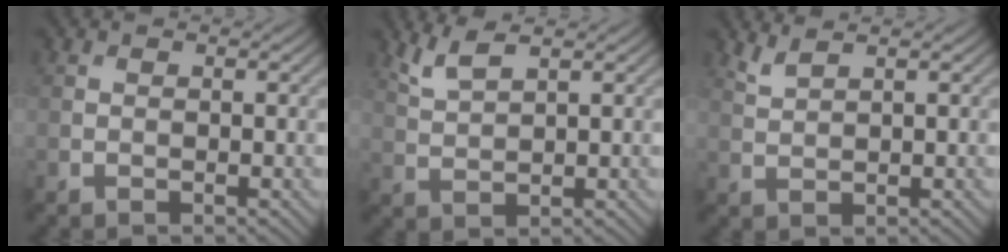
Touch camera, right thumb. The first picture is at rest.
{"total": 3.4, "force": [2.5, 0.7, 2.1], "torque": [-0.054, 0.003, 0.062]}
{"total": 1.9, "force": [1.6, 0.3, 0.9], "torque": [-0.027, 0.005, 0.042]}